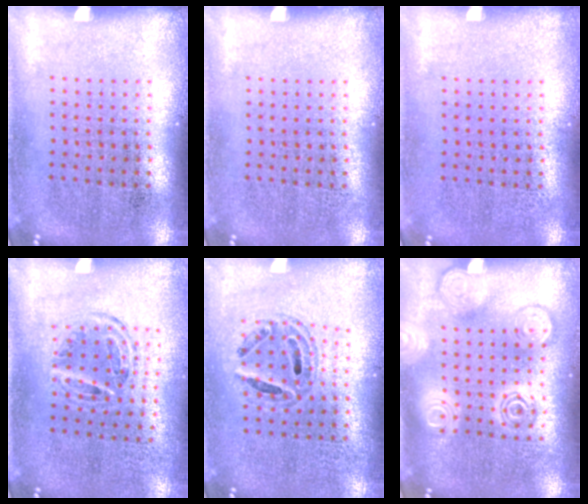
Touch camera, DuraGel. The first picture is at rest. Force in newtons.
{"total": 0.0}
{"total": 0.0}
{"total": 1.0, "press": 1.0, "slide": 0.2}
{"total": 0.7, "press": 0.7, "slide": 0.2}
{"total": 3.0, "press": 3.0, "slide": 0.4}